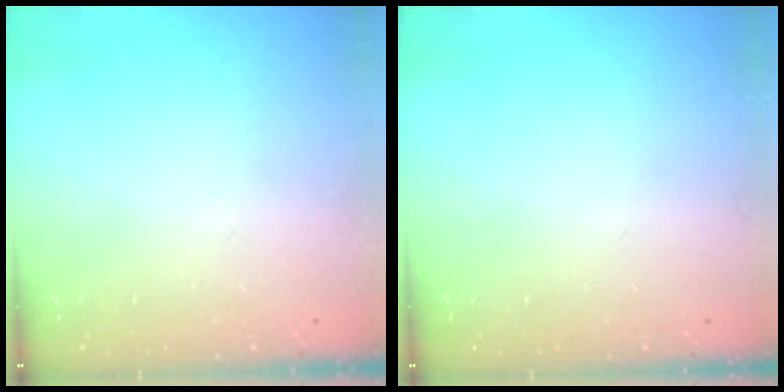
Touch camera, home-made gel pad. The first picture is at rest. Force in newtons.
{"total": 0.0}